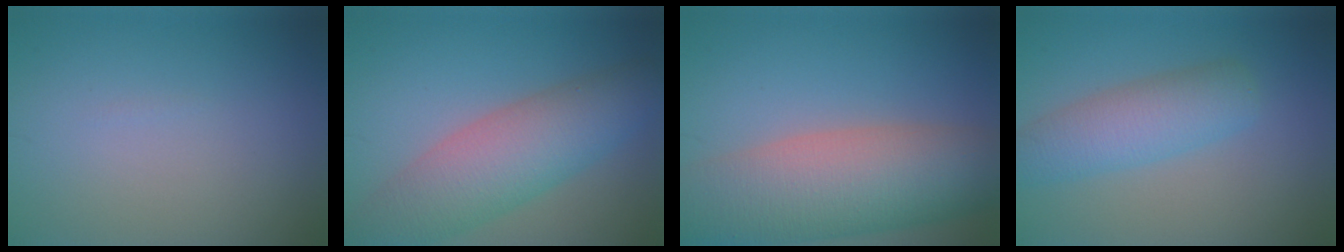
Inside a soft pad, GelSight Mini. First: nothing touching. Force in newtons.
{"total": 7.8, "press": 7.8, "slide": 0.5}
{"total": 11.8, "press": 11.8, "slide": 0.6}
{"total": 4.9, "press": 4.9, "slide": 0.1}